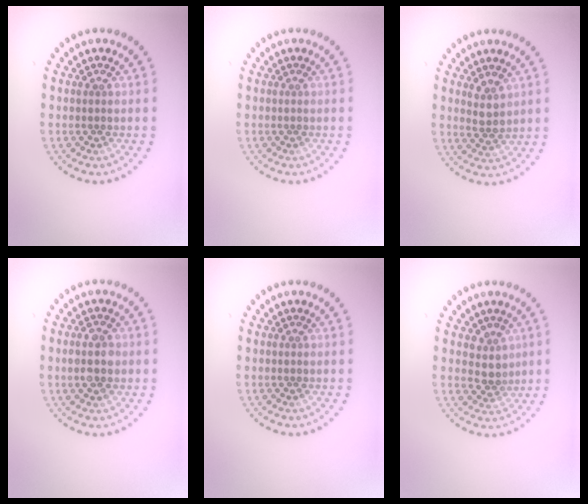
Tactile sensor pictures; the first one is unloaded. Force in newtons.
{"total": 0.0}
{"total": 1.7, "press": 1.5, "slide": 0.8}
{"total": 2.4, "press": 2.4, "slide": 0.2}
{"total": 0.0}
{"total": 2.2, "press": 1.7, "slide": 1.4}